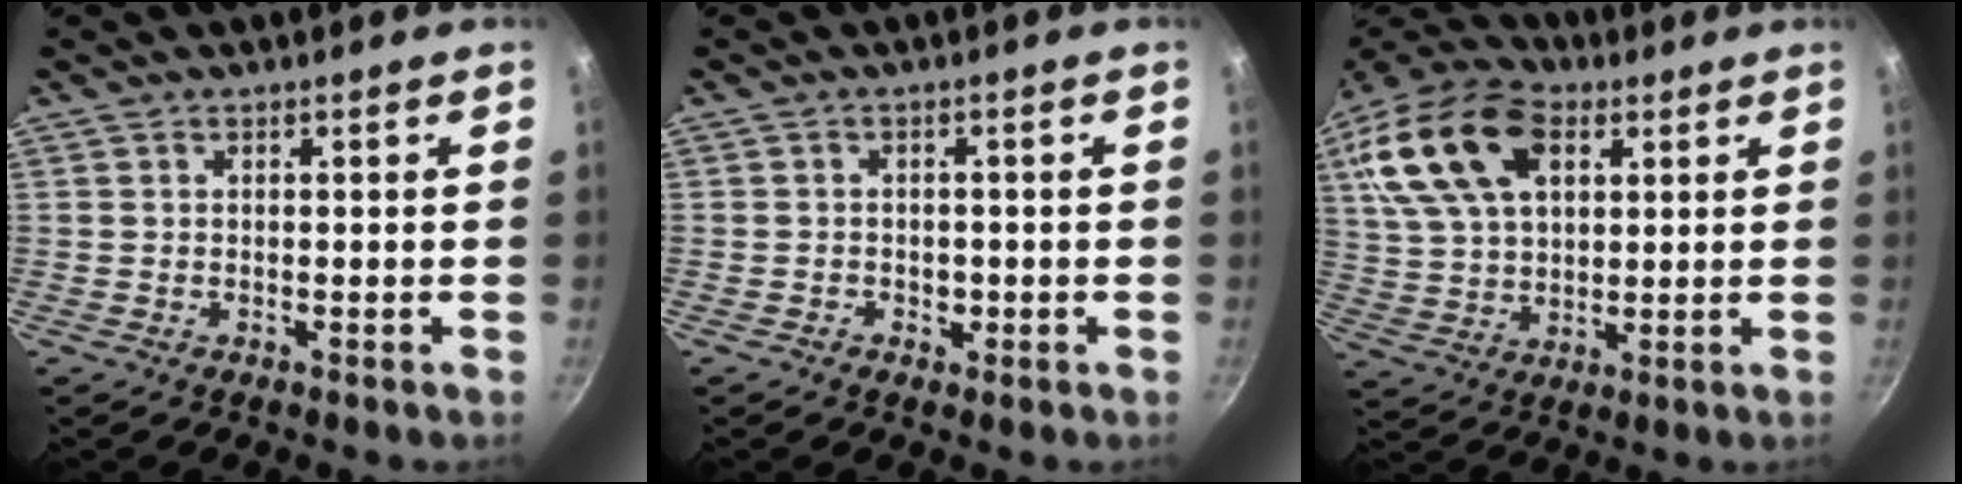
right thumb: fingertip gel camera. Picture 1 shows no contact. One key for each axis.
{"total": 2.1, "fx": -0.7, "fy": 1.8, "fz": 0.7, "tx": 0.002, "ty": 0.006, "tz": -0.007}
{"total": 19.4, "fx": 6.9, "fy": 12.0, "fz": 13.6, "tx": -0.246, "ty": 0.006, "tz": 0.123}